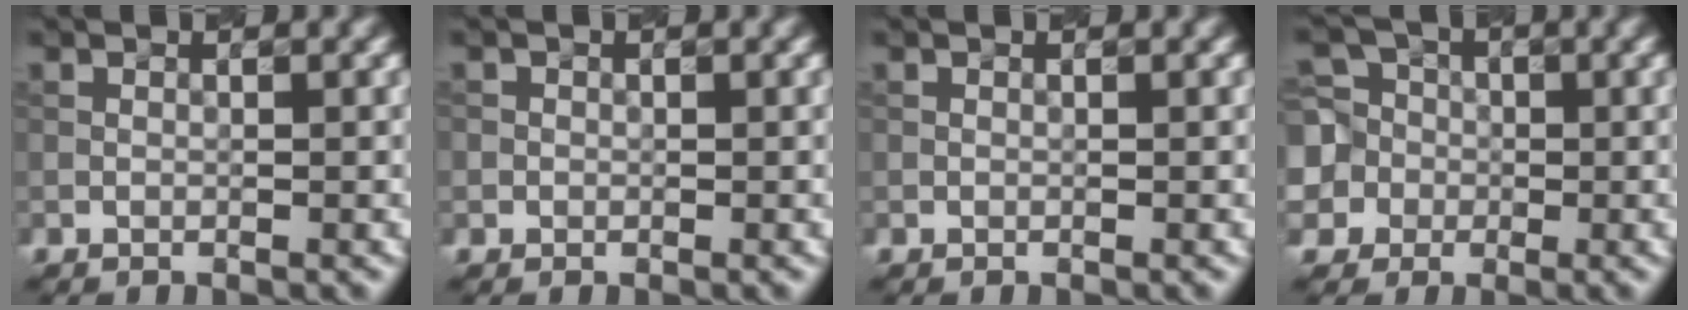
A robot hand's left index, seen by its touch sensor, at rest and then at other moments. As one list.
[{"total": 0.8, "force": [0.0, 0.8, 0.0], "torque": [0.008, -0.004, -0.003]}, {"total": 0.0}, {"total": 7.7, "force": [-0.6, 7.3, 2.3], "torque": [-0.059, 0.026, -0.047]}]